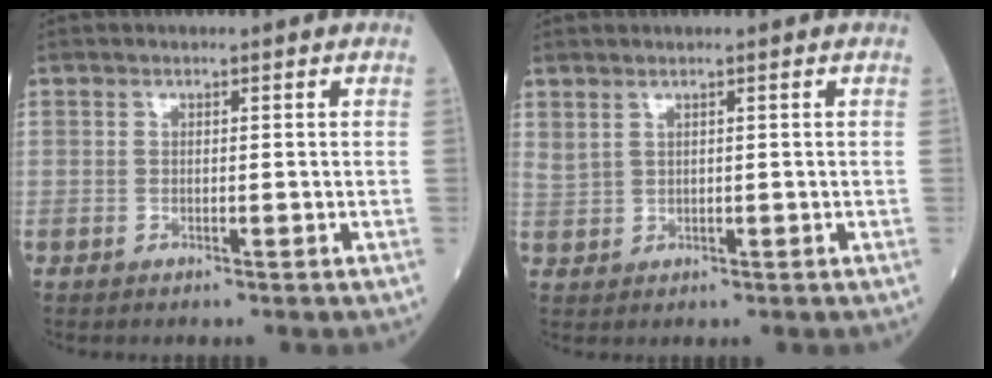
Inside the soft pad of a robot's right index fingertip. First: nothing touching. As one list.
[{"total": 1.6, "force": [1.4, 0.5, 0.8], "torque": [-0.020, 0.004, 0.036]}]